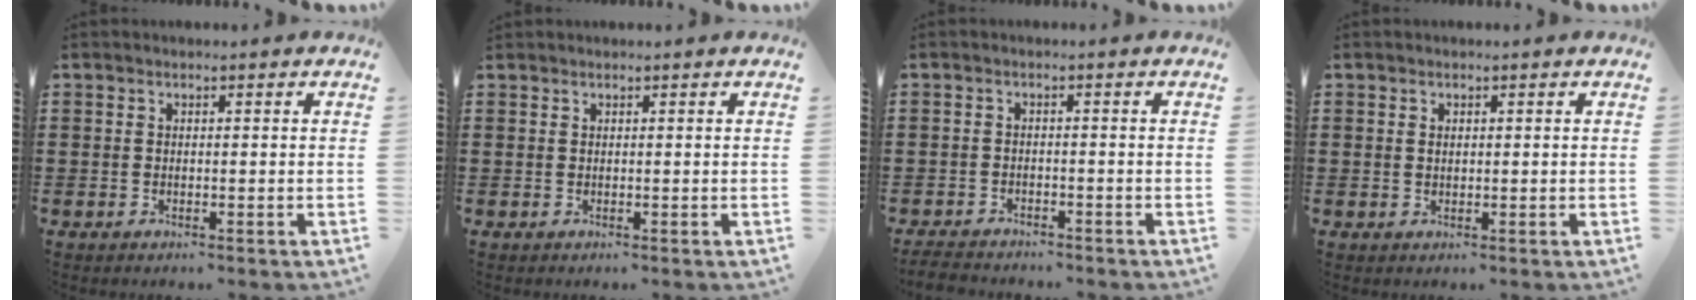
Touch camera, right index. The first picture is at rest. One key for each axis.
{"total": 0.0}
{"total": 2.4, "fx": -2.4, "fy": 0.3, "fz": 0.3, "tx": -0.018, "ty": -0.006, "tz": -0.052}
{"total": 0.6, "fx": 0.2, "fy": 0.3, "fz": 0.4, "tx": -0.010, "ty": 0.001, "tz": 0.005}